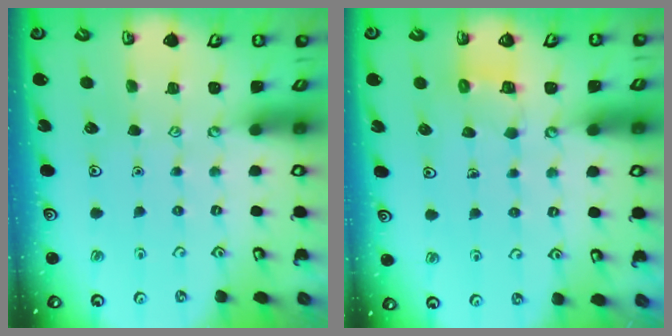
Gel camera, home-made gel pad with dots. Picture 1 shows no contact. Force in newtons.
{"total": 5.7, "press": 5.7, "slide": 0.3}